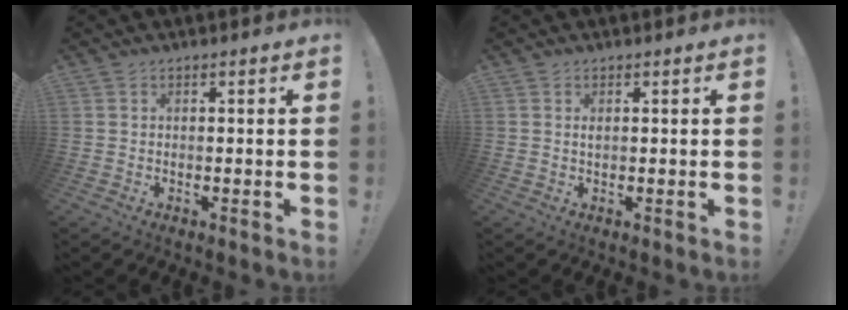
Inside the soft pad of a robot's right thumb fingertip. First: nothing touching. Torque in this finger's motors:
{"motor_torque": [0.08, -0.11, 0.14, 0.06, 0.12]}